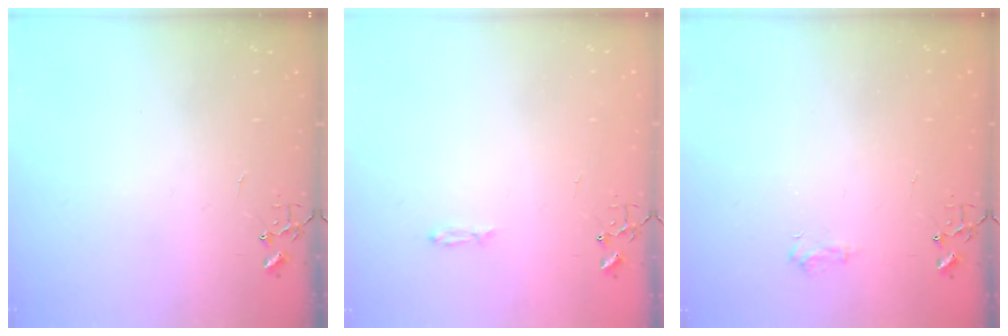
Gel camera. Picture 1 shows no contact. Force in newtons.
{"total": 3.4, "press": 3.4, "slide": 0.4}
{"total": 6.6, "press": 6.6, "slide": 0.8}